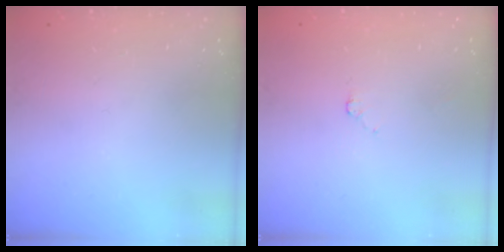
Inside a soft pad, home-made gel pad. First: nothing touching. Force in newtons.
{"total": 1.3, "press": 1.3, "slide": 0.3}